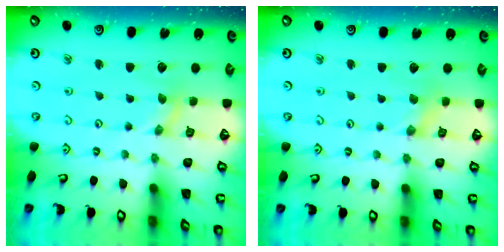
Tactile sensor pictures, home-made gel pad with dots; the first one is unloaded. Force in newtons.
{"total": 0.0}